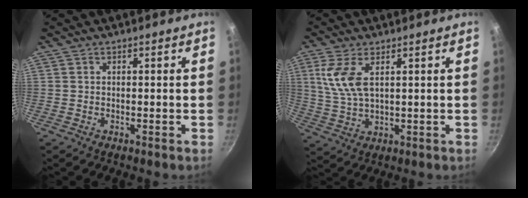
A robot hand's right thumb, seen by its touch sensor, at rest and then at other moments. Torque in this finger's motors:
{"motor_torque": [-0.03, 0.27, 0.79, 0.11, 0.12]}